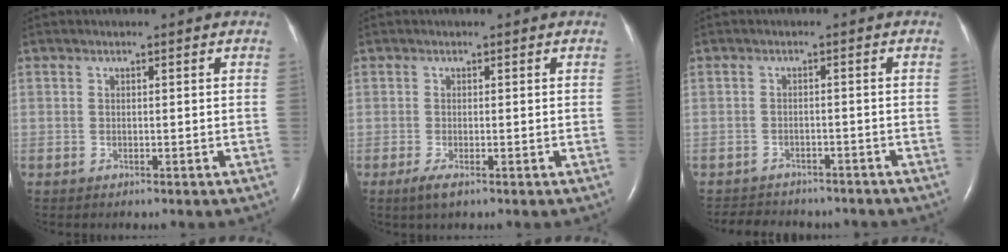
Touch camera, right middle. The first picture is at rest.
{"total": 2.1, "force": [-1.2, 0.4, 1.6], "torque": [-0.041, -0.006, -0.025]}
{"total": 9.9, "force": [-8.9, 3.6, 2.6], "torque": [-0.055, 0.002, -0.109]}